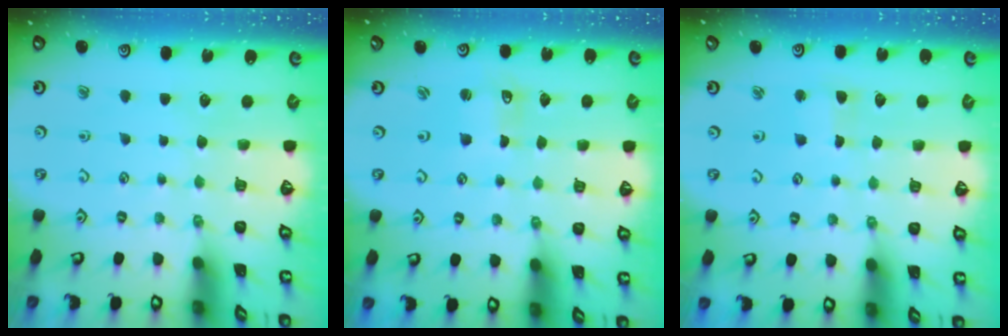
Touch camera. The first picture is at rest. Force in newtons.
{"total": 1.9, "press": 1.9, "slide": 0.3}
{"total": 2.5, "press": 2.4, "slide": 0.4}